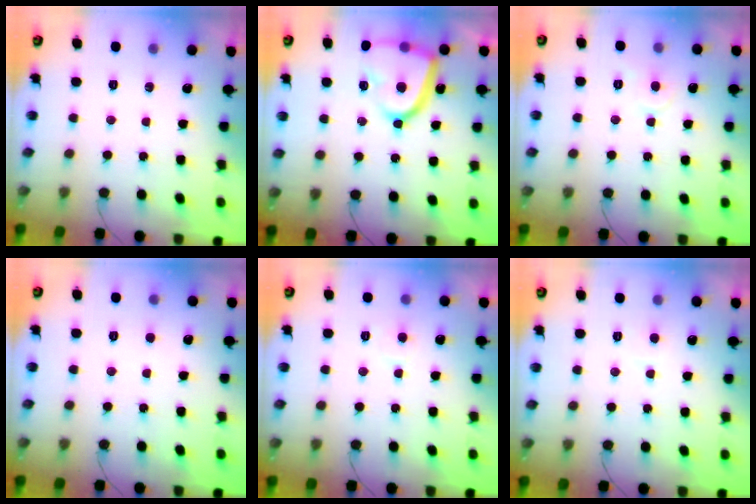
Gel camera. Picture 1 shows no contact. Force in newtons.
{"total": 15.9, "press": 15.8, "slide": 1.4}
{"total": 3.8, "press": 3.7, "slide": 0.3}
{"total": 3.3, "press": 3.3, "slide": 0.3}
{"total": 5.1, "press": 5.0, "slide": 0.4}
{"total": 4.0, "press": 3.9, "slide": 0.5}